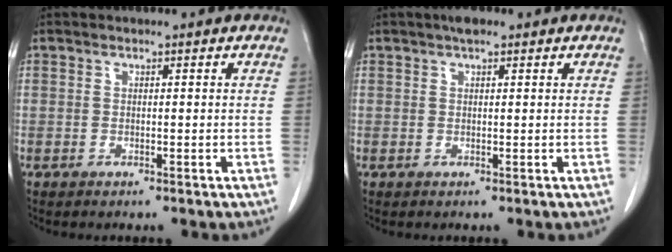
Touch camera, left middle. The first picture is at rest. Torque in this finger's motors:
{"motor_torque": [0.40, -0.37, -0.01, 0.03]}